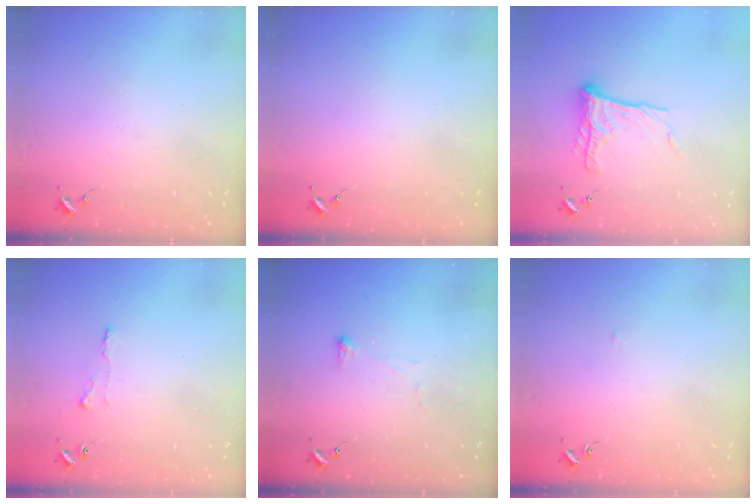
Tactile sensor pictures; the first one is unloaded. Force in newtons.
{"total": 0.0}
{"total": 13.0, "press": 13.0, "slide": 1.2}
{"total": 3.9, "press": 3.9, "slide": 0.3}
{"total": 2.9, "press": 2.8, "slide": 0.6}
{"total": 1.4, "press": 1.3, "slide": 0.3}